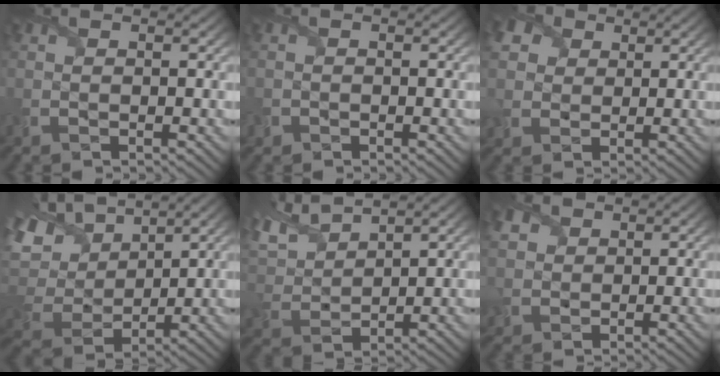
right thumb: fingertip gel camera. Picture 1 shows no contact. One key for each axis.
{"total": 1.1, "fx": -0.6, "fy": 0.9, "fz": 0.1, "tx": 0.000, "ty": -0.009, "tz": -0.015}
{"total": 6.4, "fx": 2.8, "fy": 5.0, "fz": 2.9, "tx": -0.099, "ty": 0.016, "tz": 0.048}
{"total": 13.5, "fx": 6.7, "fy": 7.7, "fz": 8.7, "tx": -0.239, "ty": 0.031, "tz": 0.121}
{"total": 8.1, "fx": 5.9, "fy": 3.1, "fz": 4.6, "tx": -0.136, "ty": 0.023, "tz": 0.119}
{"total": 4.0, "fx": 1.7, "fy": 3.2, "fz": 1.5, "tx": -0.061, "ty": 0.006, "tz": 0.034}